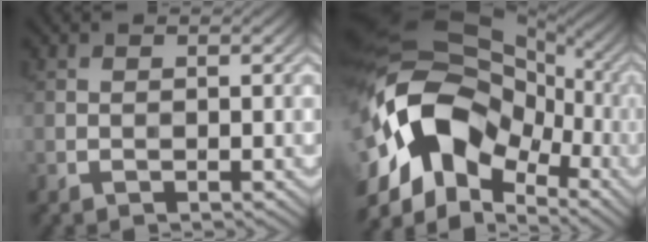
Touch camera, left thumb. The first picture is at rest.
{"total": 18.6, "force": [-4.3, 12.8, 12.8], "torque": [-0.276, -0.014, -0.081]}